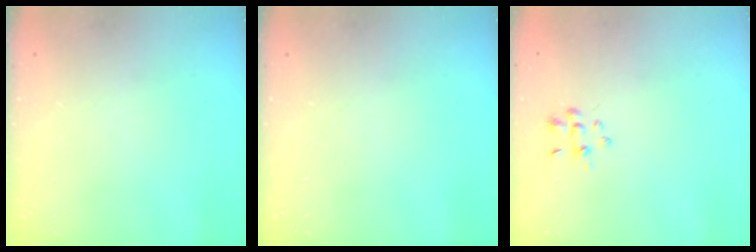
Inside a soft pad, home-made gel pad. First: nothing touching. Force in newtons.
{"total": 0.0}
{"total": 3.5, "press": 3.3, "slide": 1.1}